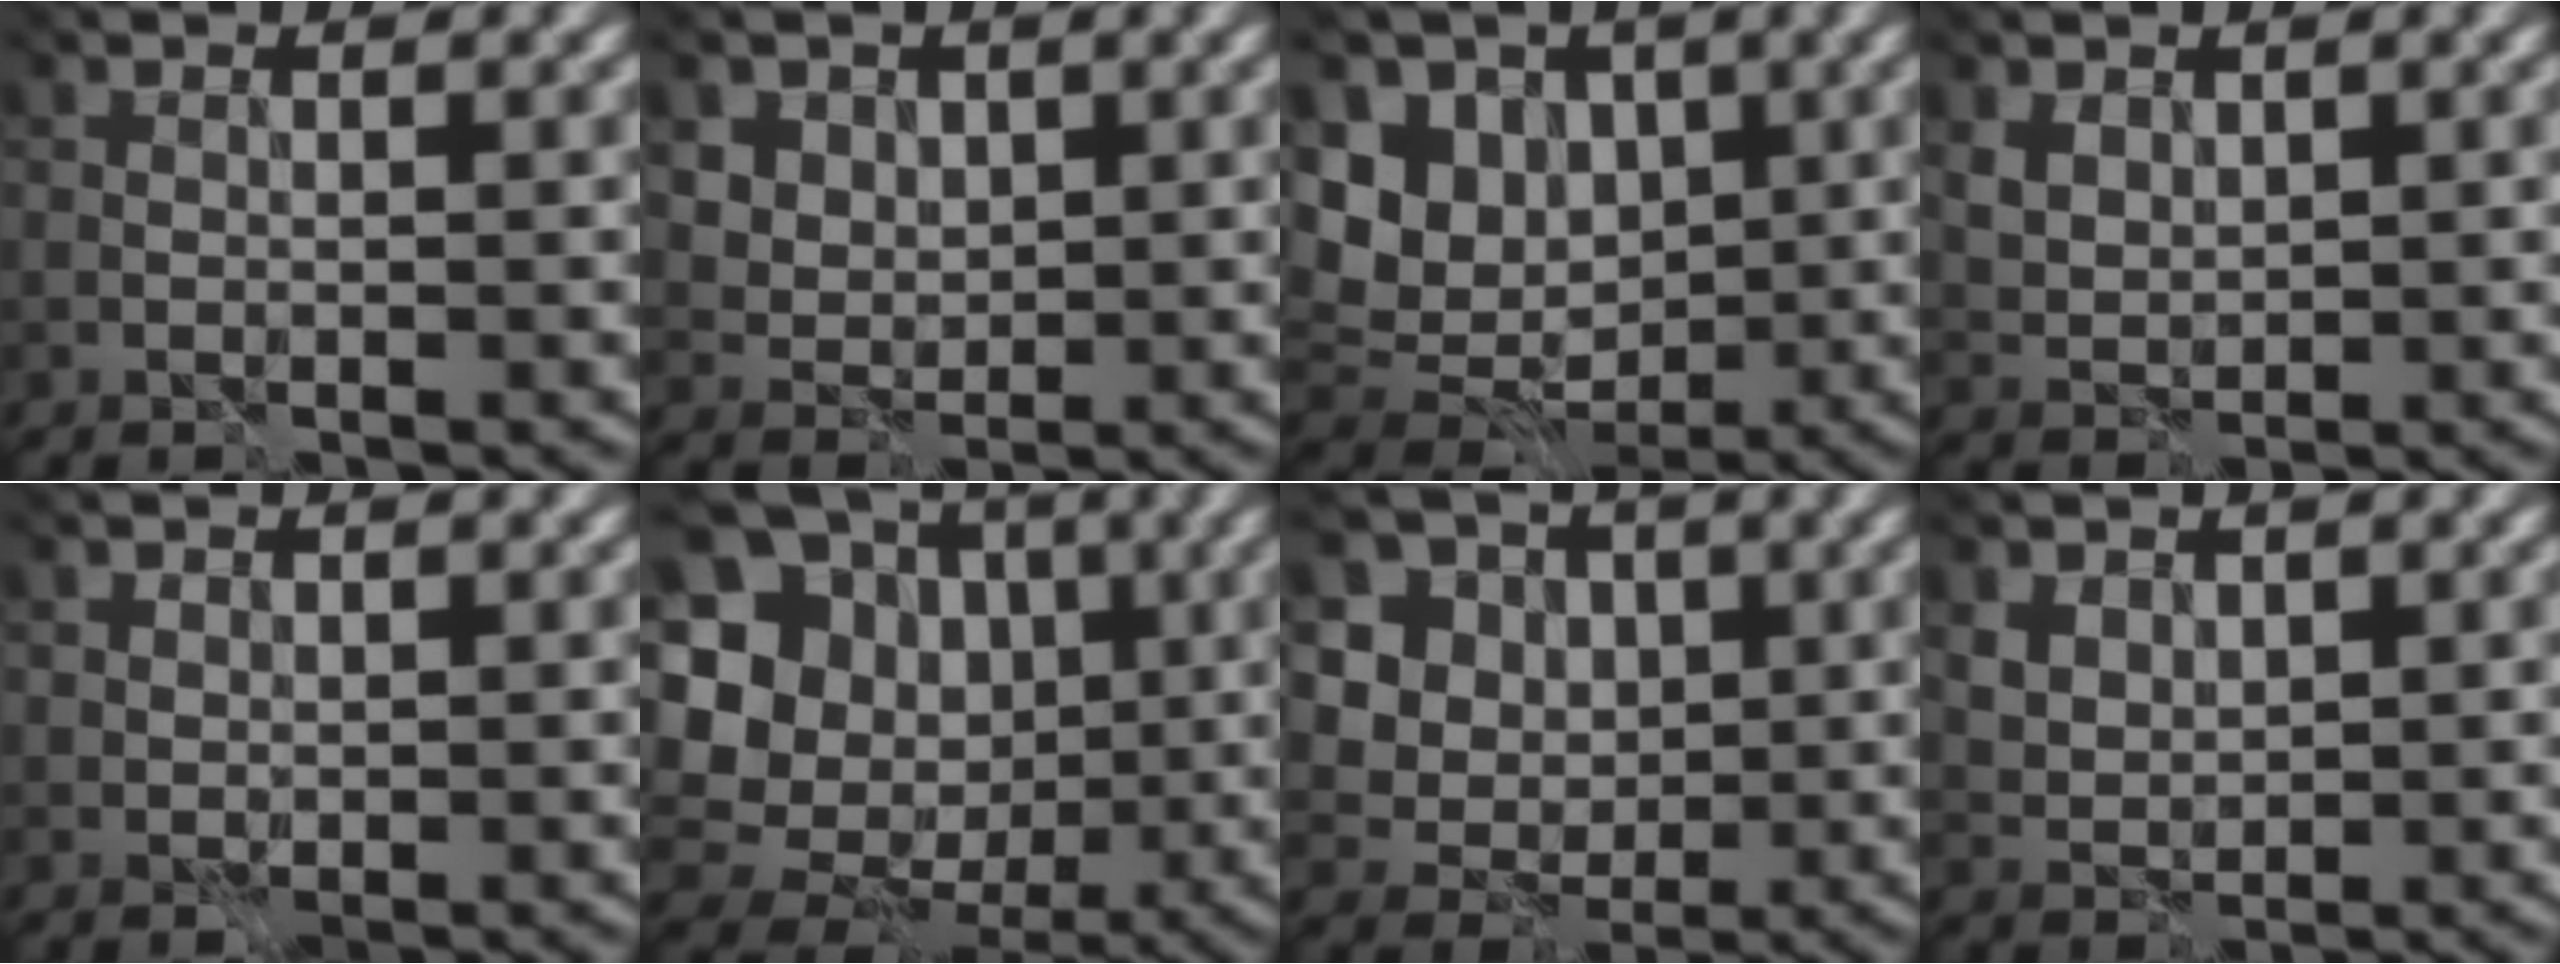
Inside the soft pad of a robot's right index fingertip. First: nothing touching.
{"total": 4.1, "force": [2.5, 3.1, 1.0], "torque": [-0.040, -0.004, 0.049]}
{"total": 9.3, "force": [2.5, 7.7, 4.6], "torque": [-0.106, 0.028, 0.032]}
{"total": 1.7, "force": [1.0, 1.2, 0.6], "torque": [-0.018, -0.007, 0.021]}
{"total": 1.0, "force": [0.8, 0.3, -0.4], "torque": [0.005, -0.006, 0.018]}
{"total": 16.2, "force": [0.6, 14.9, 6.3], "torque": [-0.165, 0.022, 0.005]}
{"total": 10.1, "force": [4.1, 8.5, 3.5], "torque": [-0.100, 0.006, 0.073]}
{"total": 2.1, "force": [1.3, 1.5, 0.6], "torque": [-0.018, -0.008, 0.032]}